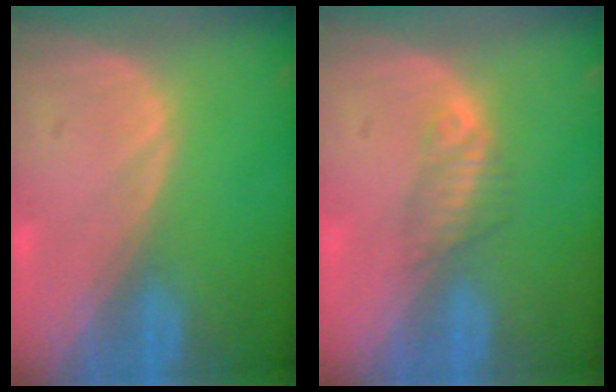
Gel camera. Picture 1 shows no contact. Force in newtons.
{"total": 2.3, "press": 2.1, "slide": 0.8}